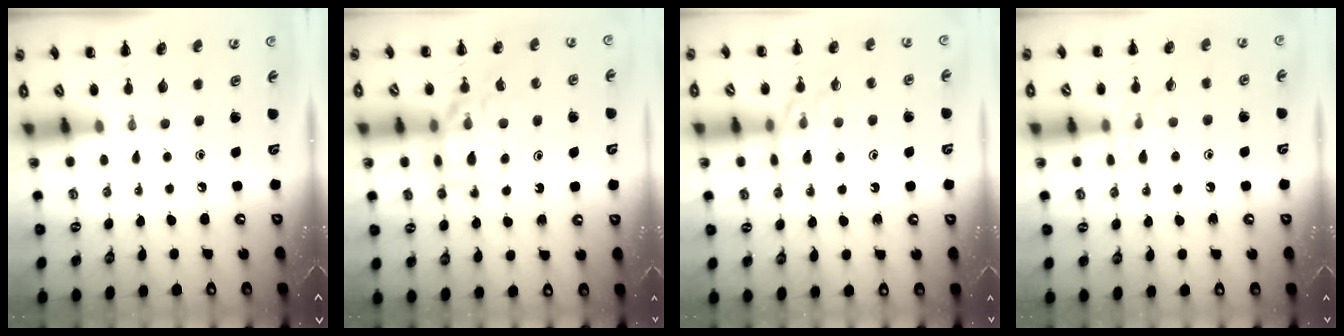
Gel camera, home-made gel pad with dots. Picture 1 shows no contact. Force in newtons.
{"total": 14.6, "press": 14.2, "slide": 3.4}
{"total": 11.2, "press": 11.0, "slide": 1.9}
{"total": 9.5, "press": 9.5, "slide": 0.8}